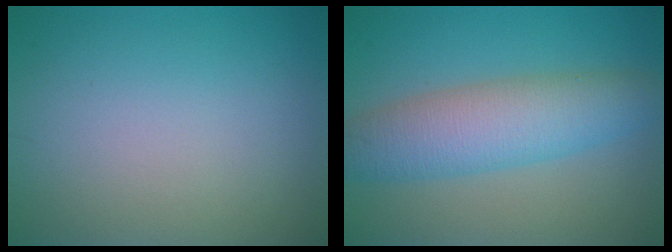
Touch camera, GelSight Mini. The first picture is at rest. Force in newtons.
{"total": 6.3, "press": 6.3, "slide": 0.1}